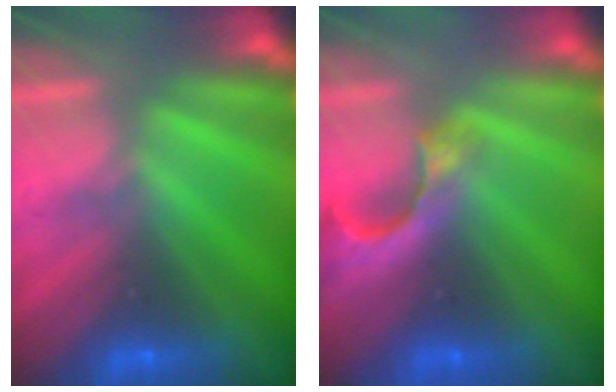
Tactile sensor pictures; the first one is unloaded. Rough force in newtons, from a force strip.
{"total": 4.4}